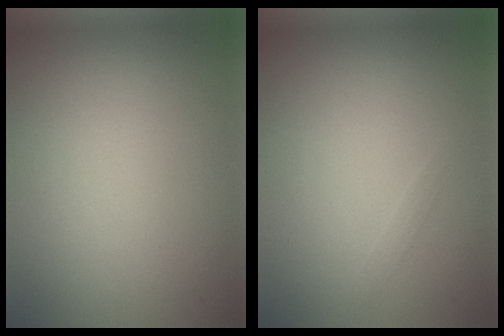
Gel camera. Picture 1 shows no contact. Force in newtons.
{"total": 0.5, "press": 0.5, "slide": 0.0}